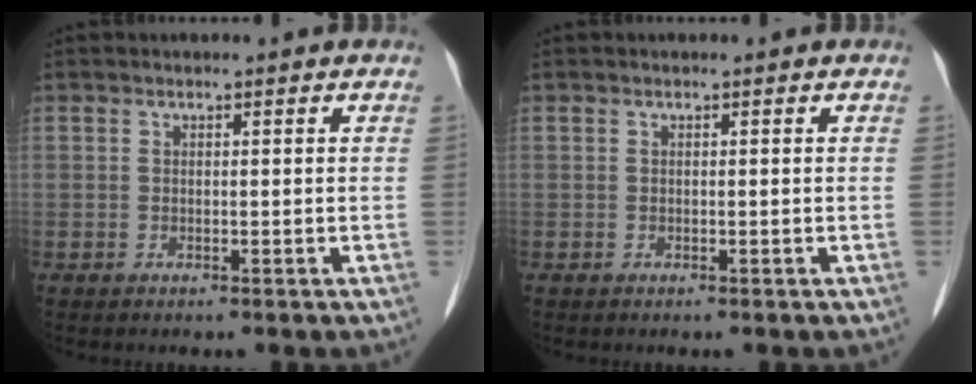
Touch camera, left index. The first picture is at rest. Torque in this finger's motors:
{"motor_torque": [0.00, 0.00, 0.01, 0.00]}